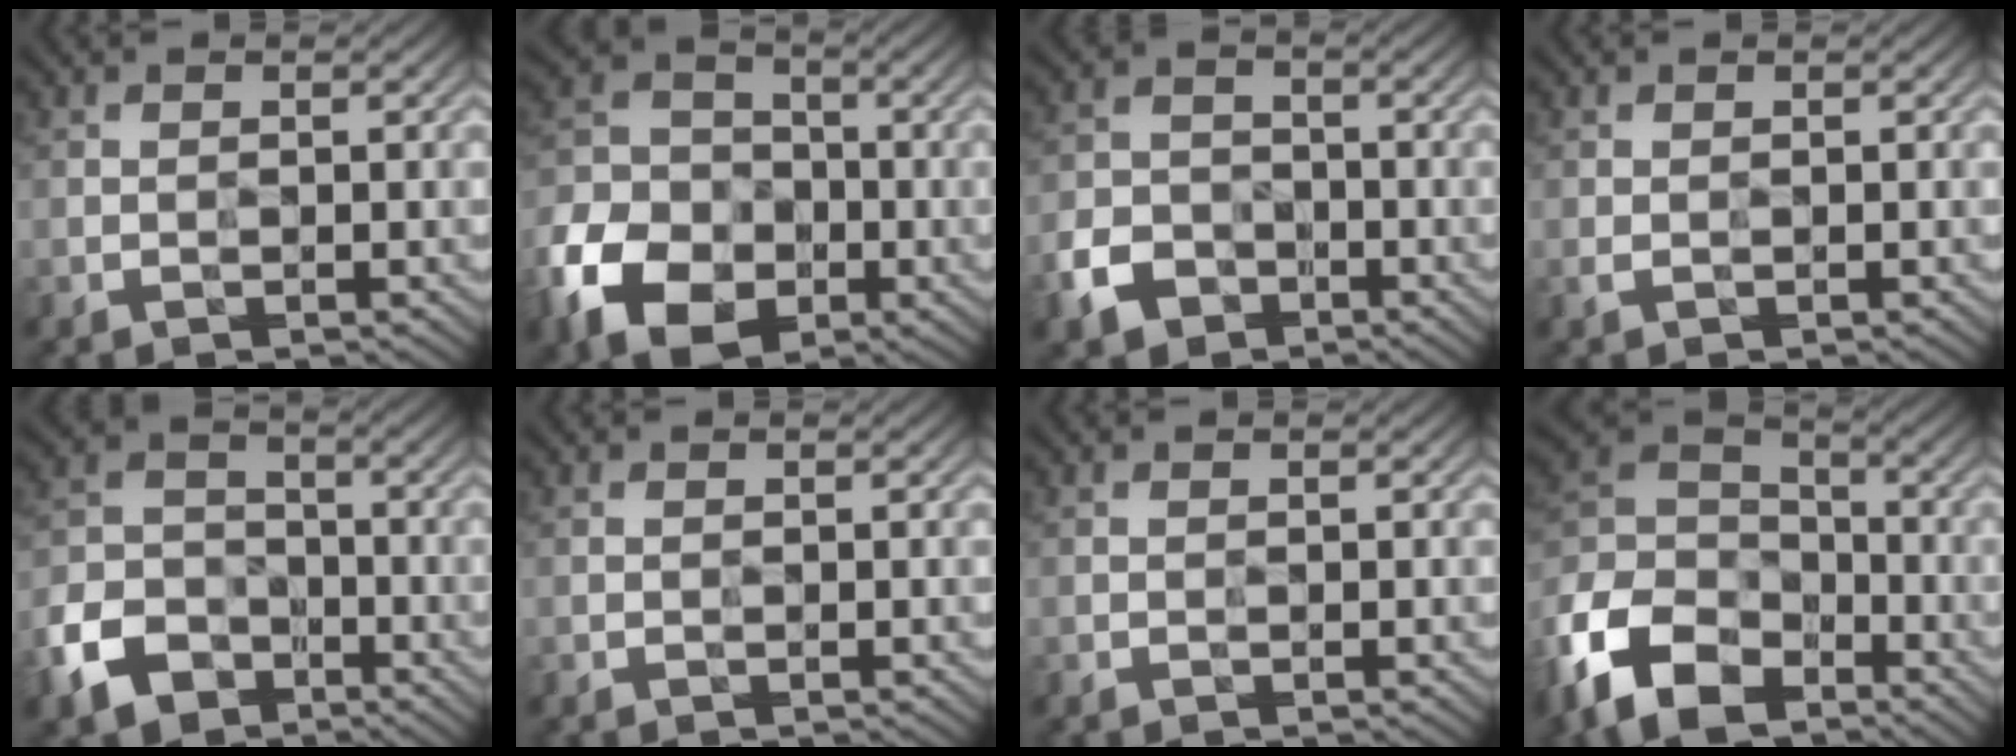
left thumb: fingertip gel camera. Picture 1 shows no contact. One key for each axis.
{"total": 12.5, "fx": -5.3, "fy": 9.1, "fz": 6.7, "tx": -0.168, "ty": -0.033, "tz": -0.115}
{"total": 5.2, "fx": -3.0, "fy": 3.8, "fz": 1.8, "tx": -0.044, "ty": -0.005, "tz": -0.070}
{"total": 0.6, "fx": -0.1, "fy": 0.4, "fz": 0.5, "tx": -0.014, "ty": 0.001, "tz": -0.005}
{"total": 8.3, "fx": -4.7, "fy": 5.8, "fz": 3.6, "tx": -0.090, "ty": -0.015, "tz": -0.108}
{"total": 0.0}
{"total": 0.0}
{"total": 14.2, "fx": -8.2, "fy": 8.9, "fz": 7.4, "tx": -0.210, "ty": -0.028, "tz": -0.170}